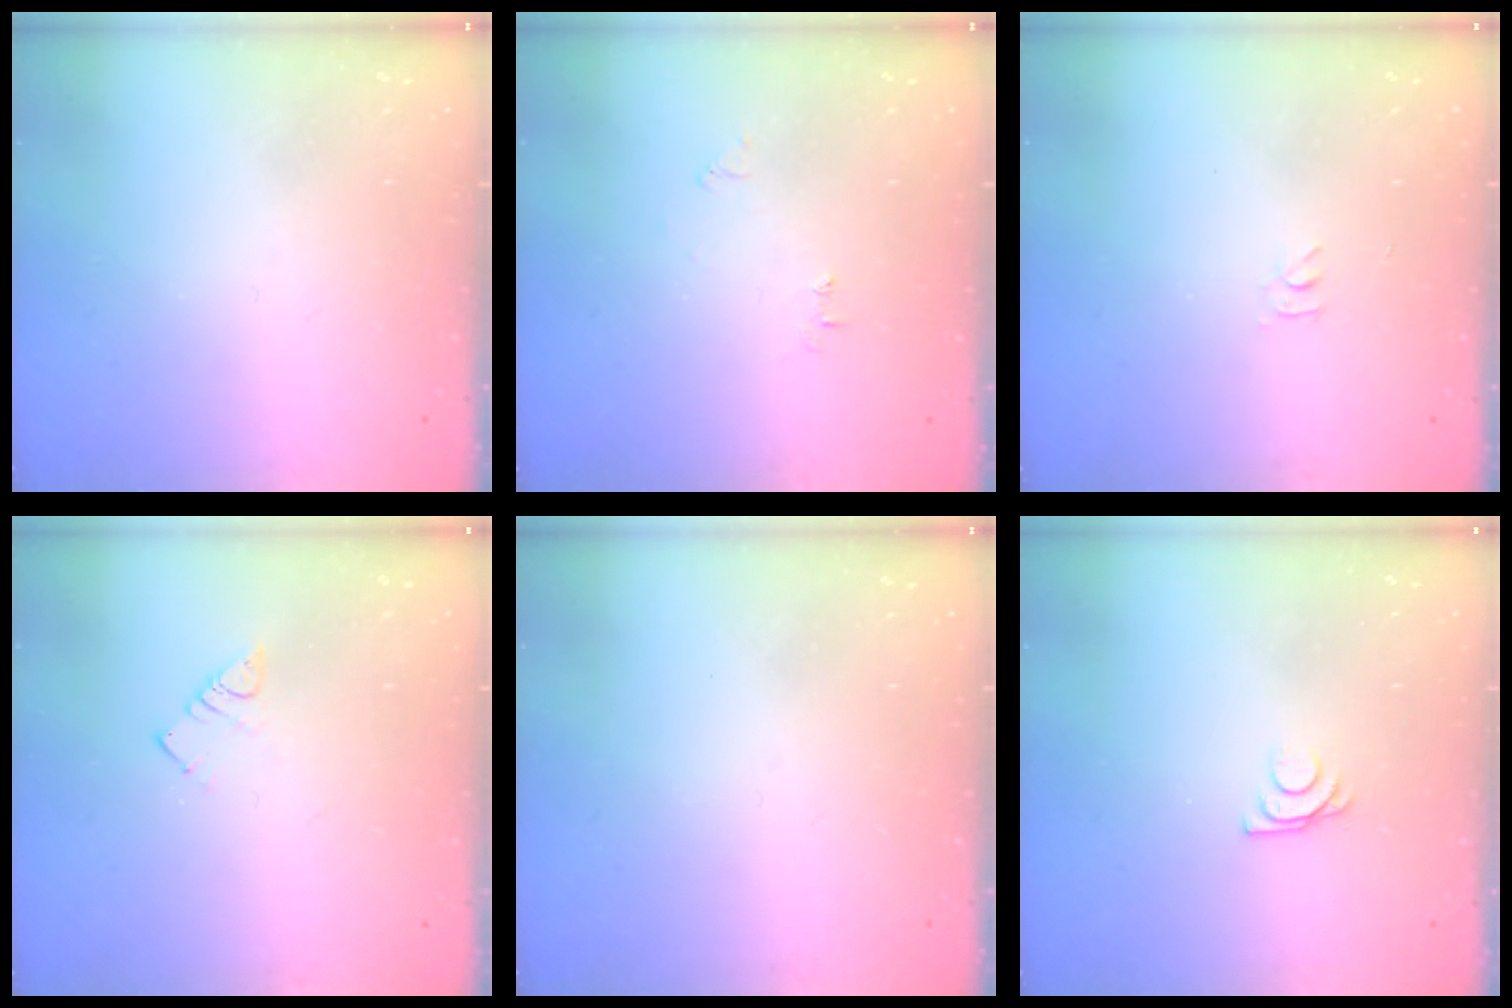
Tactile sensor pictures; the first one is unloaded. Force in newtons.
{"total": 3.9, "press": 3.8, "slide": 0.5}
{"total": 2.8, "press": 2.8, "slide": 0.4}
{"total": 2.9, "press": 2.9, "slide": 0.5}
{"total": 0.0}
{"total": 6.1, "press": 6.0, "slide": 0.7}